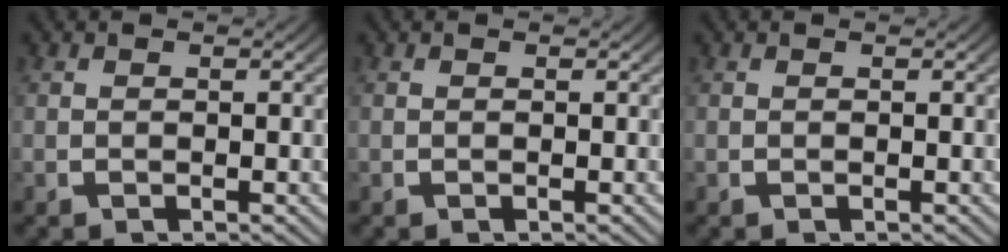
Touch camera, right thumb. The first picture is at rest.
{"total": 0.0}
{"total": 0.0}